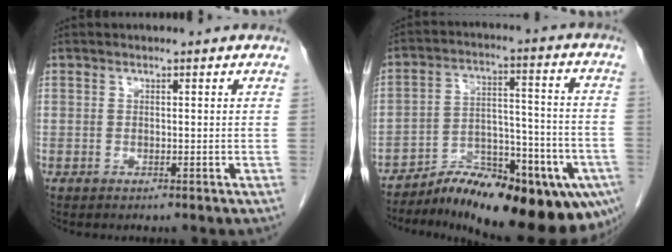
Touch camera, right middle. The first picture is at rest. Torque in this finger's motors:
{"motor_torque": [1.10, -1.04, 0.72, 0.07]}